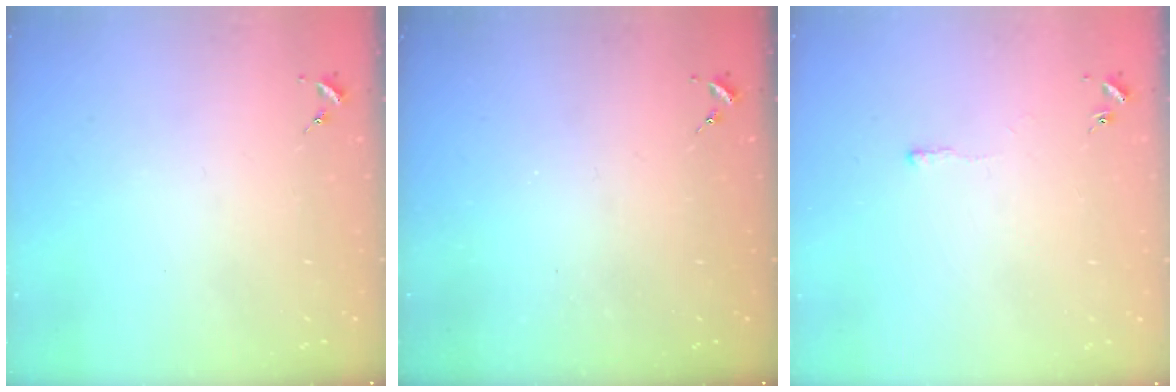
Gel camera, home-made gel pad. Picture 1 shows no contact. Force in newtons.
{"total": 0.0}
{"total": 3.5, "press": 3.4, "slide": 0.5}